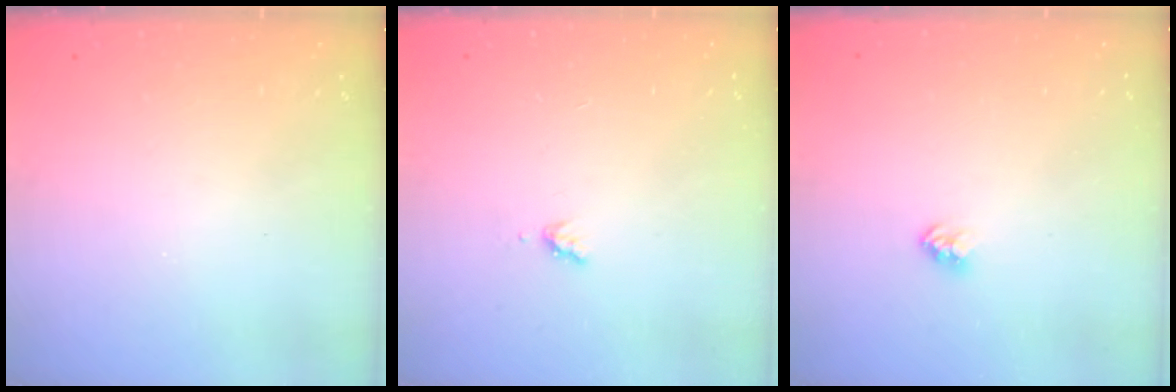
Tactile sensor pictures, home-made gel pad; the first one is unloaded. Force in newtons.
{"total": 4.4, "press": 4.4, "slide": 0.3}
{"total": 2.3, "press": 2.3, "slide": 0.1}